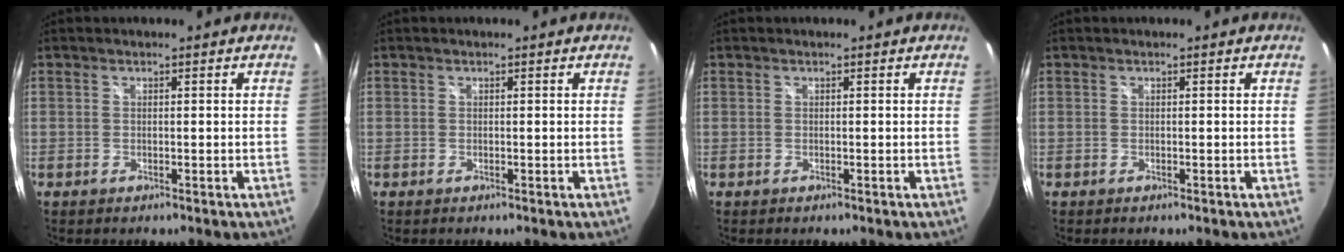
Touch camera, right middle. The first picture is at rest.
{"total": 0.0}
{"total": 0.0}
{"total": 0.0}